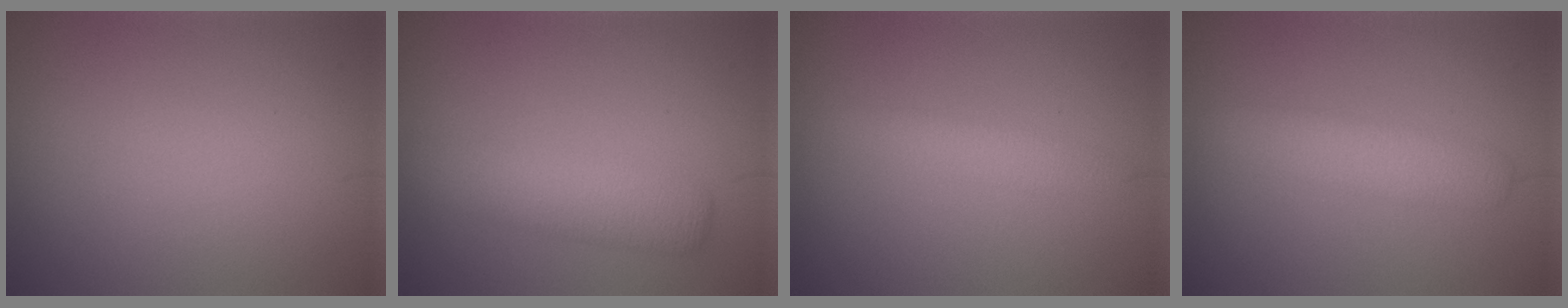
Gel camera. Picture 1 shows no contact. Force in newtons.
{"total": 3.9, "press": 3.9, "slide": 0.2}
{"total": 1.8, "press": 1.8, "slide": 0.1}
{"total": 3.0, "press": 3.0, "slide": 0.1}